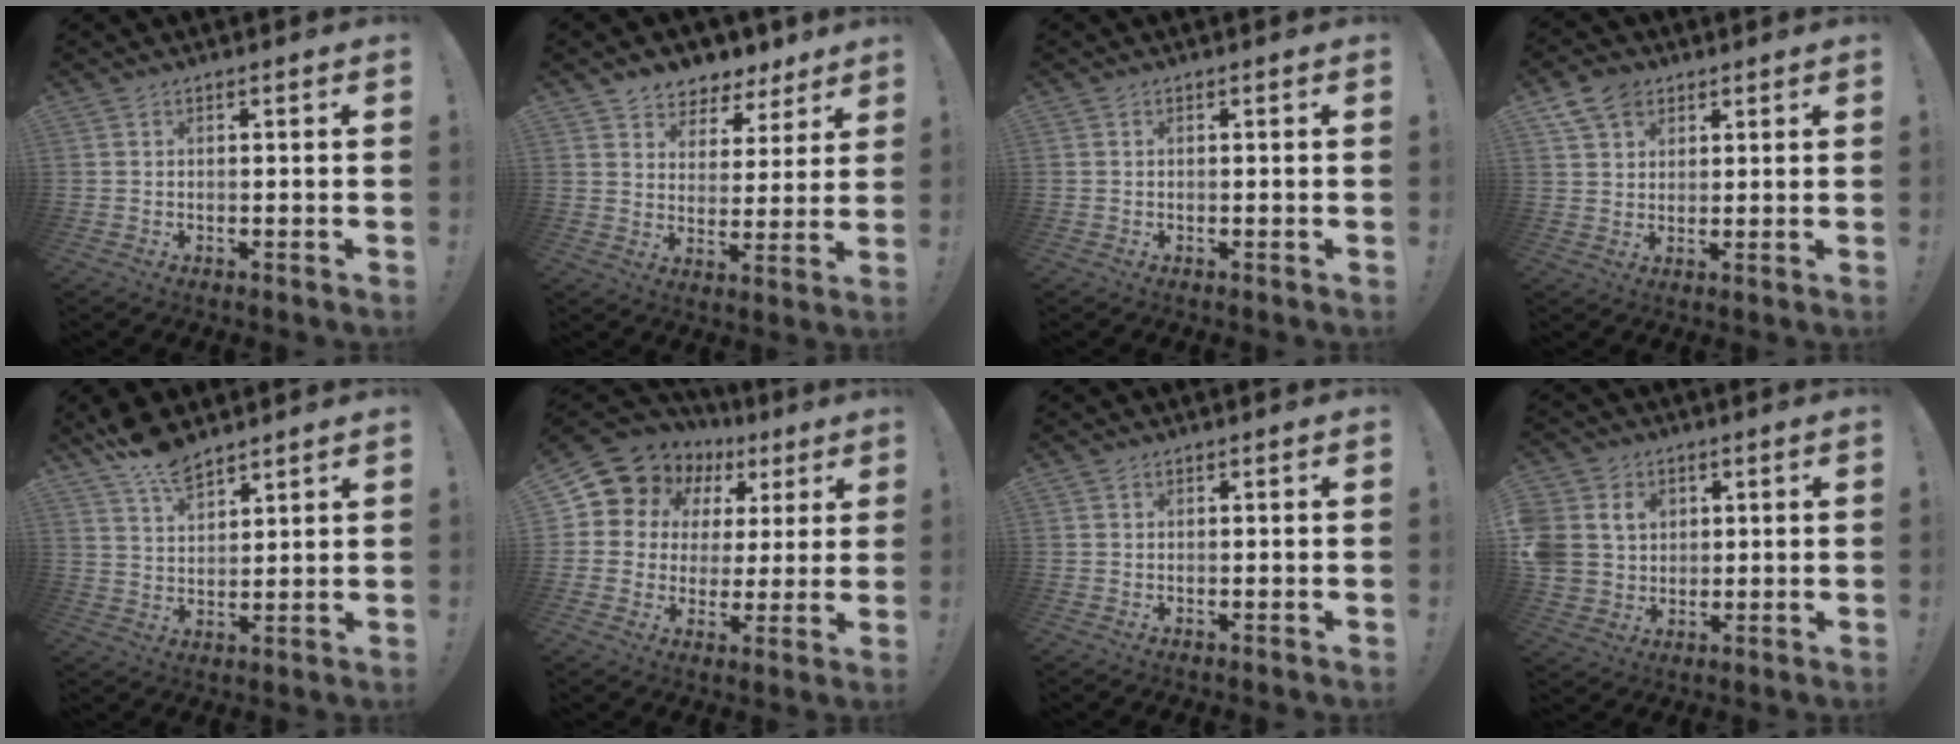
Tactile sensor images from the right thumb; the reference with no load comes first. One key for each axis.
{"total": 6.3, "fx": 4.4, "fy": 4.4, "fz": 0.8, "tx": -0.008, "ty": -0.043, "tz": 0.086}
{"total": 0.0}
{"total": 7.9, "fx": 4.6, "fy": 5.7, "fz": 2.9, "tx": -0.041, "ty": -0.018, "tz": 0.090}
{"total": 9.1, "fx": 7.4, "fy": 3.4, "fz": 4.0, "tx": -0.069, "ty": -0.048, "tz": 0.140}
{"total": 11.6, "fx": 7.1, "fy": 8.3, "fz": 3.9, "tx": -0.070, "ty": -0.053, "tz": 0.135}
{"total": 0.5, "fx": 0.4, "fy": 0.4, "fz": 0.0, "tx": 0.008, "ty": -0.002, "tz": 0.005}
{"total": 9.8, "fx": 3.0, "fy": 8.6, "fz": 3.6, "tx": -0.086, "ty": -0.014, "tz": 0.063}